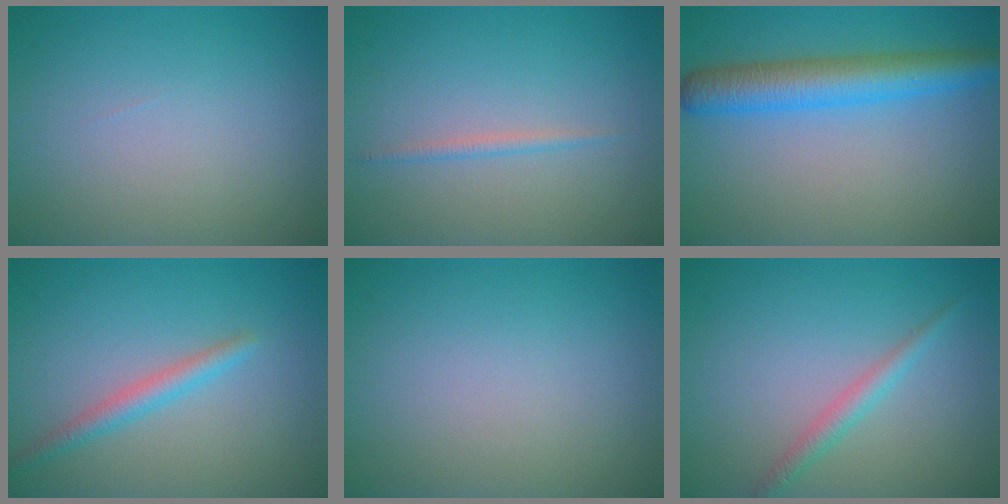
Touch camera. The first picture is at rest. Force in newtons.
{"total": 0.9, "press": 0.9, "slide": 0.0}
{"total": 5.7, "press": 5.7, "slide": 0.2}
{"total": 2.2, "press": 2.2, "slide": 0.0}
{"total": 0.0}
{"total": 1.8, "press": 1.8, "slide": 0.0}